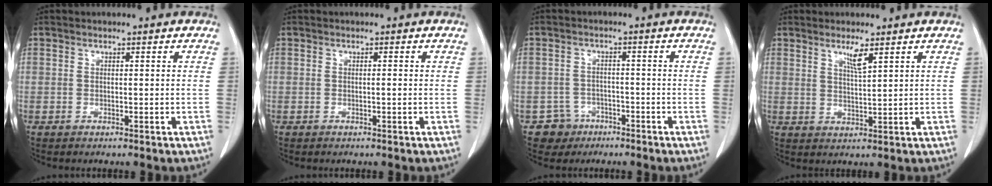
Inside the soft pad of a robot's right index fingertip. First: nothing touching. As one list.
[{"total": 0.6, "force": [-0.1, 0.0, 0.5], "torque": [-0.007, 0.001, -0.001]}, {"total": 4.0, "force": [-2.4, 3.2, -0.3], "torque": [0.009, 0.013, -0.035]}, {"total": 3.0, "force": [1.9, -0.1, 2.3], "torque": [-0.048, -0.007, 0.038]}]